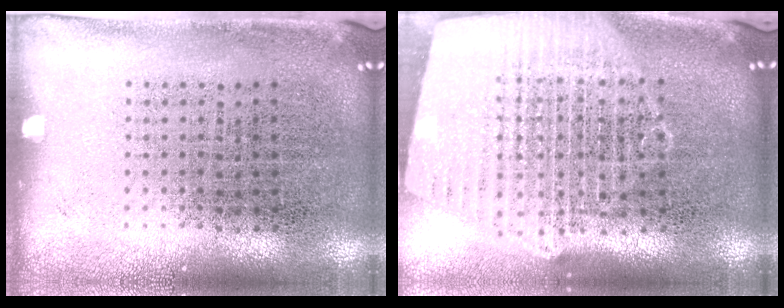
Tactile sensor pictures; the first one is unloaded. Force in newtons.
{"total": 2.1, "press": 1.9, "slide": 1.0}